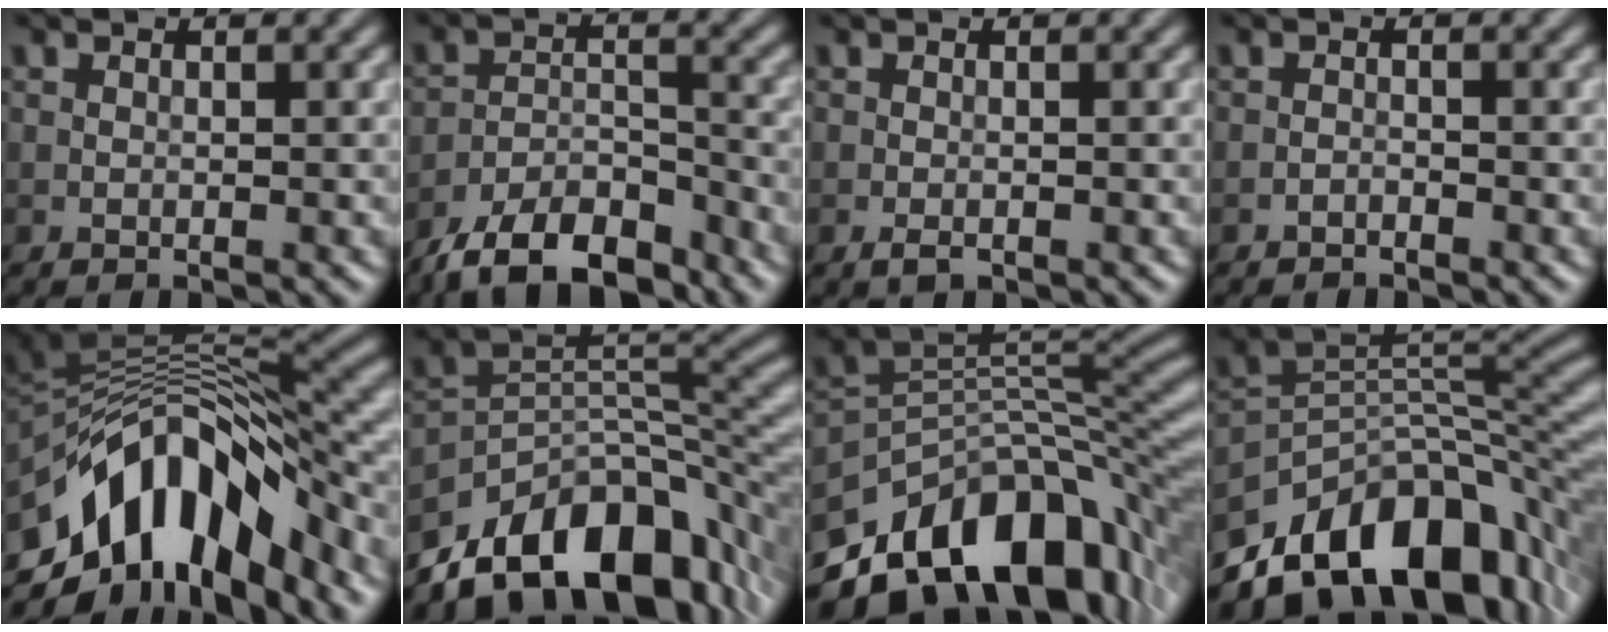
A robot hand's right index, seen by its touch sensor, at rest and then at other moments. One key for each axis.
{"total": 8.6, "fx": -7.0, "fy": 3.0, "fz": 3.9, "tx": -0.060, "ty": -0.005, "tz": -0.132}
{"total": 1.0, "fx": -0.6, "fy": 0.4, "fz": 0.7, "tx": -0.014, "ty": -0.003, "tz": -0.010}
{"total": 0.7, "fx": -0.7, "fy": 0.1, "fz": 0.1, "tx": -0.002, "ty": 0.002, "tz": -0.014}
{"total": 13.1, "fx": -6.4, "fy": 6.7, "fz": 9.3, "tx": -0.157, "ty": 0.014, "tz": -0.113}
{"total": 13.2, "fx": -8.6, "fy": 6.7, "fz": 7.5, "tx": -0.117, "ty": 0.006, "tz": -0.159}
{"total": 13.4, "fx": -6.9, "fy": 7.3, "fz": 8.8, "tx": -0.145, "ty": 0.007, "tz": -0.115}
{"total": 14.0, "fx": -8.4, "fy": 7.2, "fz": 8.6, "tx": -0.142, "ty": 0.009, "tz": -0.145}